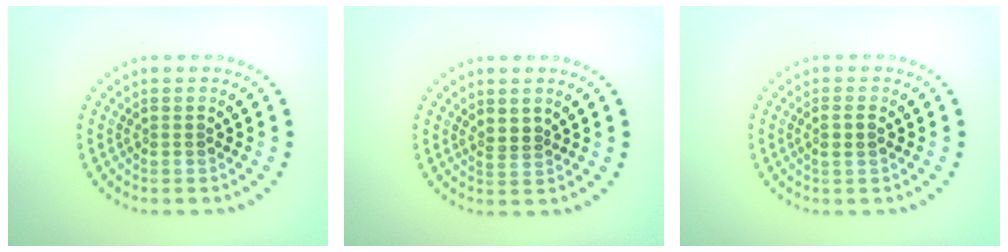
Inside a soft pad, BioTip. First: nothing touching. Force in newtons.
{"total": 1.4, "press": 1.3, "slide": 0.7}
{"total": 1.2, "press": 1.1, "slide": 0.6}